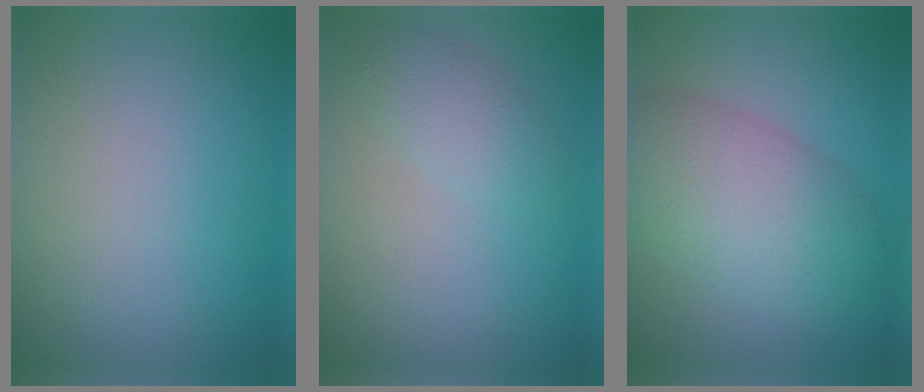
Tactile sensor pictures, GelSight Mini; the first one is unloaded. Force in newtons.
{"total": 2.4, "press": 2.4, "slide": 0.2}
{"total": 7.2, "press": 7.2, "slide": 0.2}